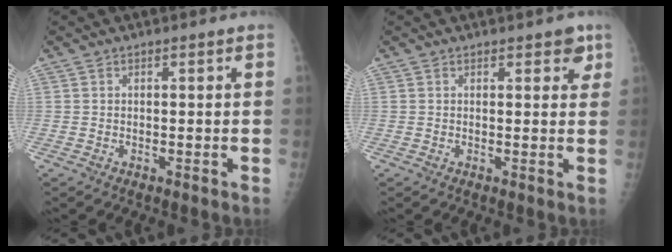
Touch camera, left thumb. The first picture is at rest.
{"total": 2.7, "force": [1.5, 1.4, 1.7], "torque": [0.006, -0.003, 0.013]}